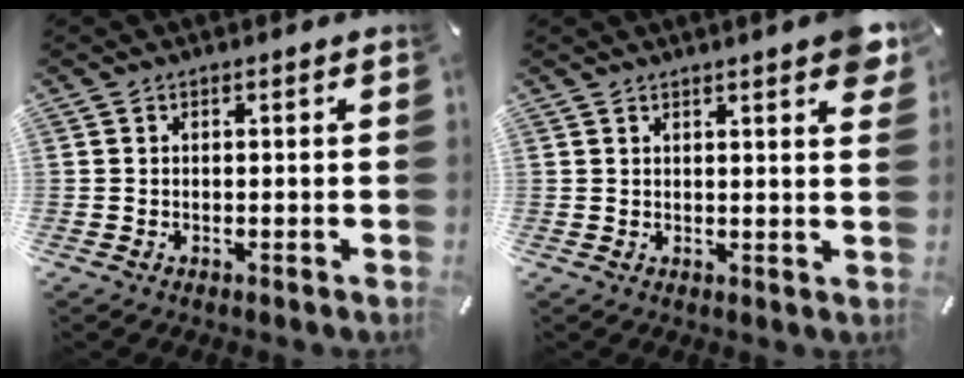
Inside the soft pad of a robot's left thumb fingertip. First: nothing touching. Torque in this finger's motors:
{"motor_torque": [2.50, 2.51, 1.41, -1.36, 0.29]}